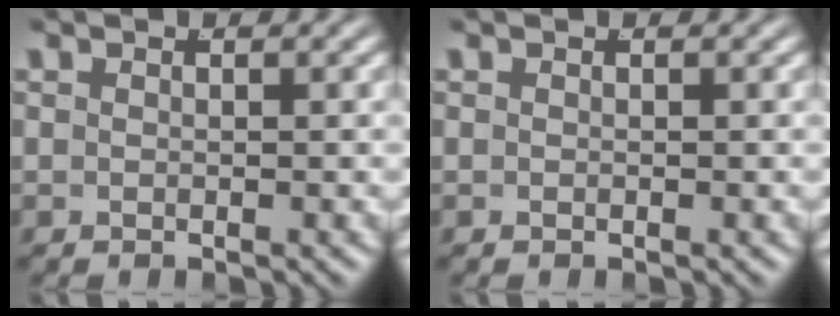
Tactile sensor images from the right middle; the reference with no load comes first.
{"total": 0.0}